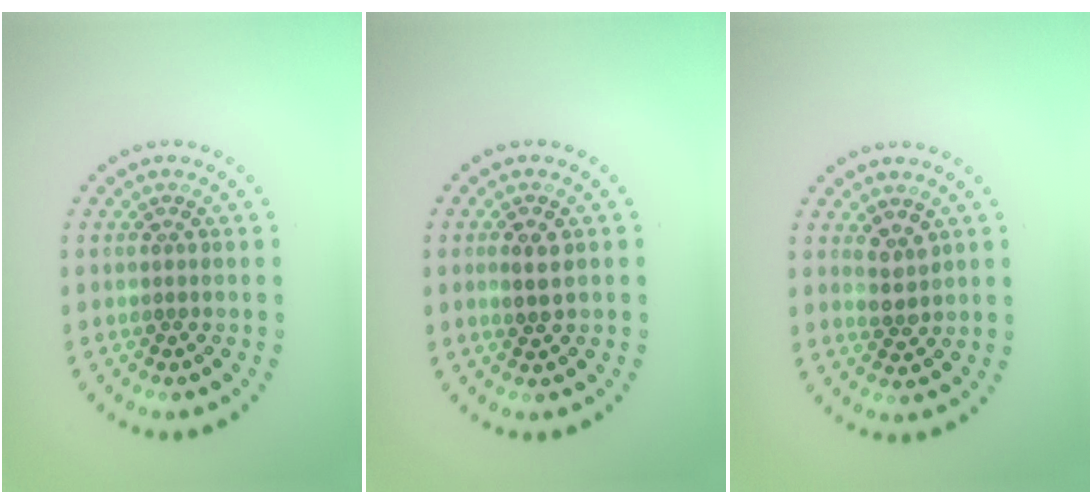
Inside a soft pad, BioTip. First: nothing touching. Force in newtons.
{"total": 1.9, "press": 1.8, "slide": 0.4}
{"total": 1.7, "press": 1.7, "slide": 0.4}